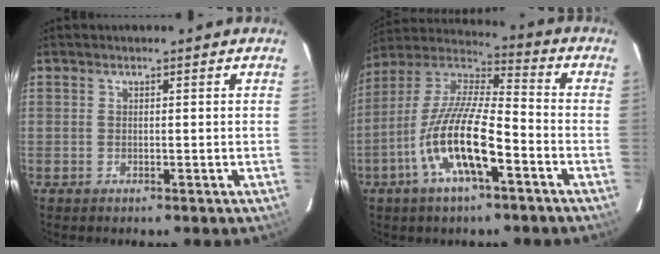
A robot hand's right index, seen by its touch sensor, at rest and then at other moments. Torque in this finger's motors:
{"motor_torque": [0.84, -0.34, 1.05, 0.21]}